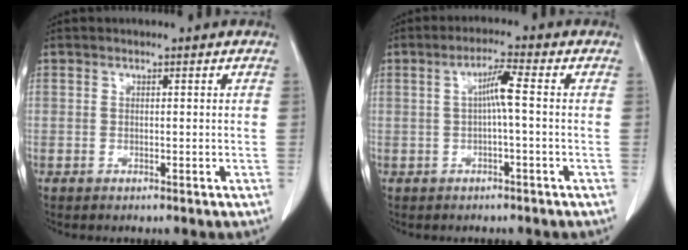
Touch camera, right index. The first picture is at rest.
{"total": 3.7, "force": [0.1, 0.0, 3.7], "torque": [-0.068, 0.013, 0.004]}